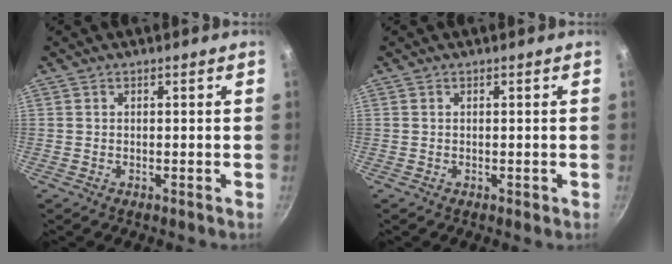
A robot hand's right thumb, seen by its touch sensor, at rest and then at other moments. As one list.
[{"total": 0.5, "force": [-0.2, 0.2, 0.5], "torque": [-0.003, 0.000, -0.002]}]